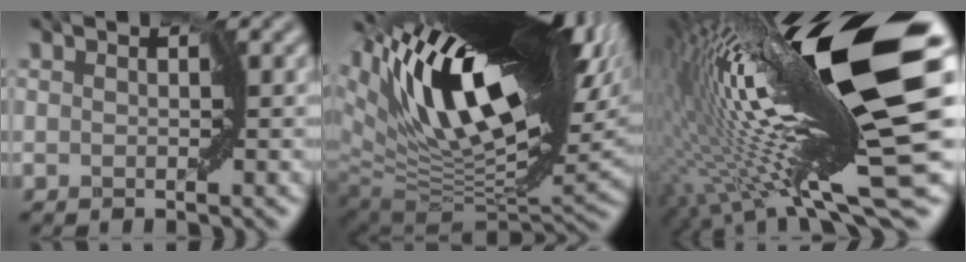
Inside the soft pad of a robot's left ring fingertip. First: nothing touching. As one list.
[{"total": 19.5, "force": [8.5, 6.8, 16.2], "torque": [-0.254, 0.038, 0.141]}, {"total": 20.5, "force": [3.8, 3.7, 19.8], "torque": [-0.337, -0.006, 0.073]}]